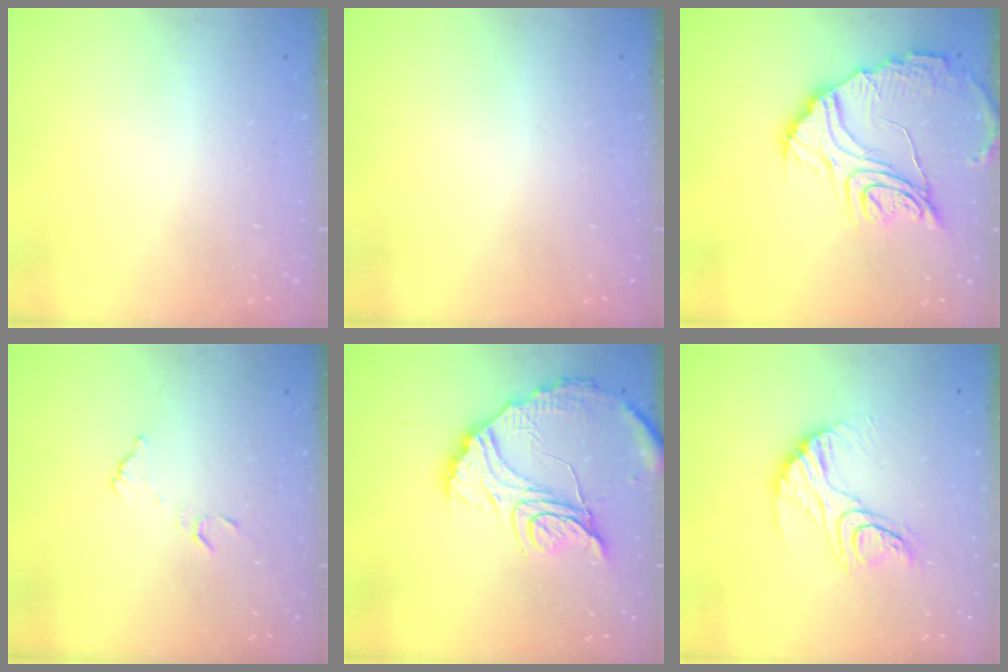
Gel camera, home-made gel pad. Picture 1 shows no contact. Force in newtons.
{"total": 0.0}
{"total": 19.0, "press": 19.0, "slide": 1.6}
{"total": 5.4, "press": 5.4, "slide": 0.5}
{"total": 16.7, "press": 16.7, "slide": 1.3}
{"total": 13.7, "press": 13.6, "slide": 1.1}